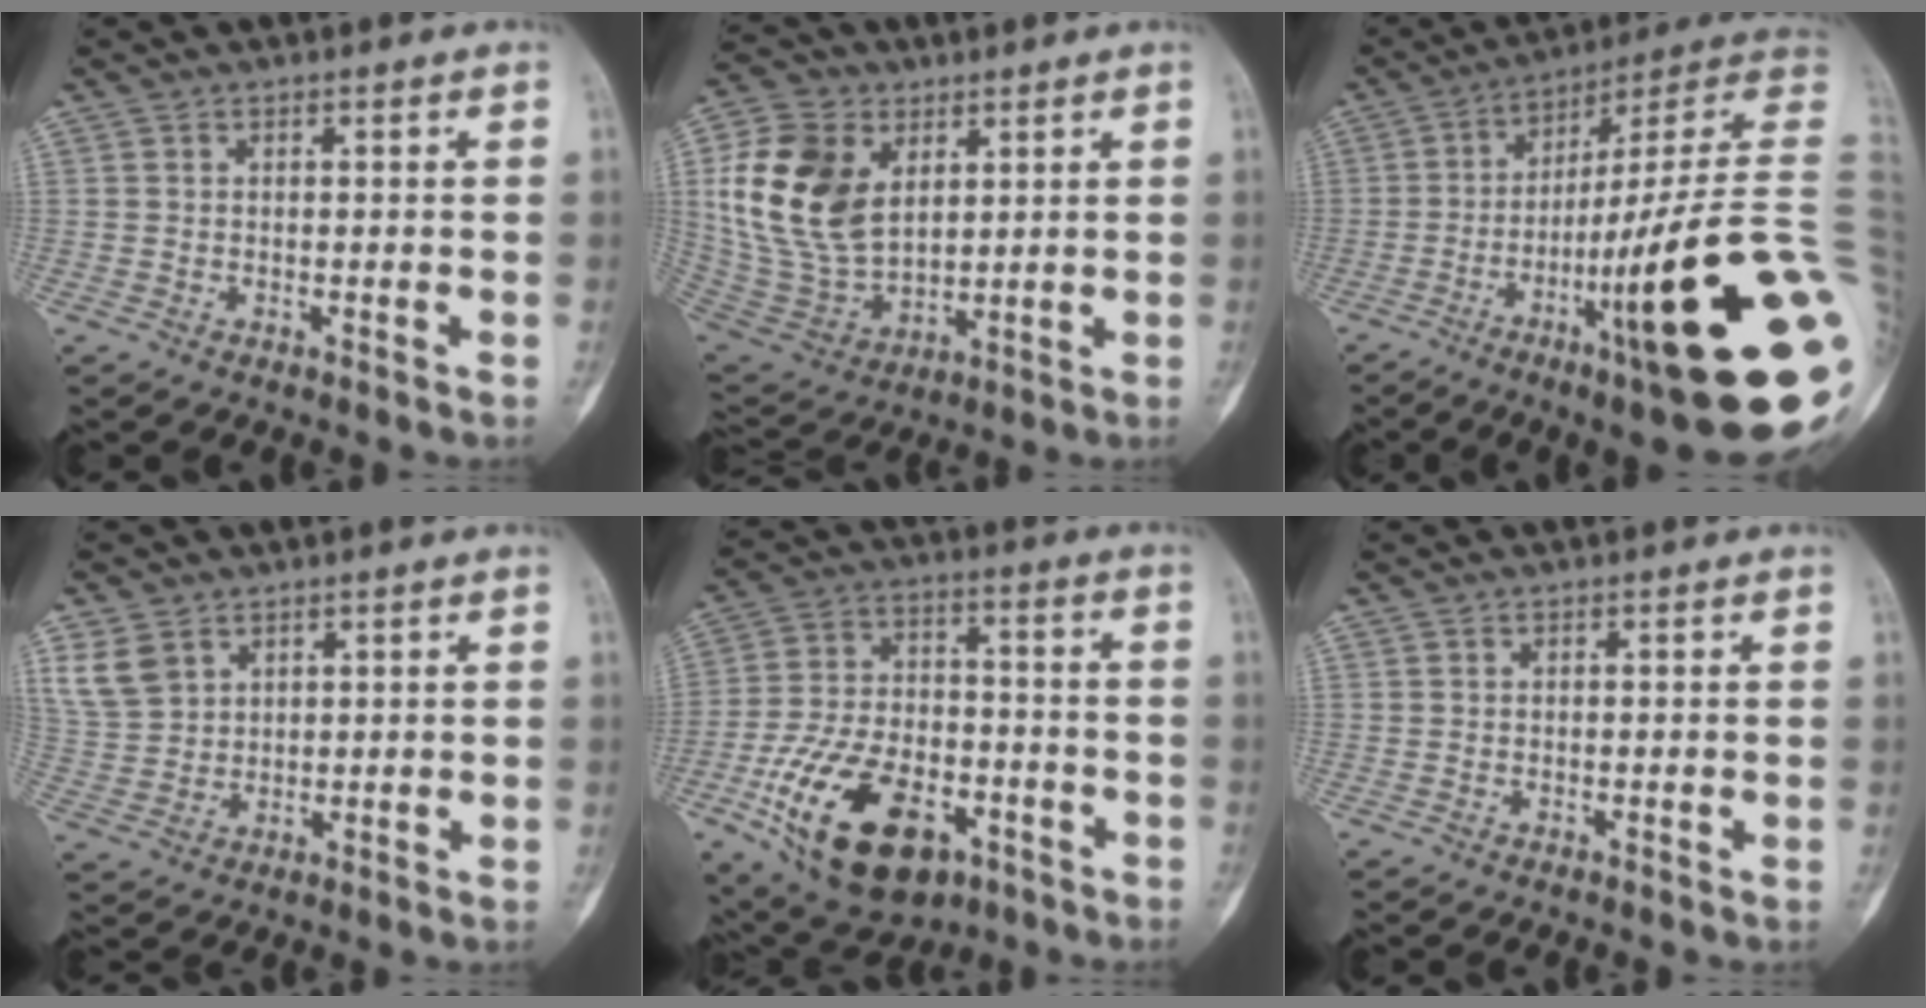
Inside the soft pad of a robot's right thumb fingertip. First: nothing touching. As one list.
[{"total": 17.7, "force": [4.5, 11.9, 12.3], "torque": [-0.230, -0.014, 0.096]}, {"total": 30.3, "force": [-6.7, 3.9, 29.3], "torque": [-0.349, 0.018, -0.109]}, {"total": 6.7, "force": [3.7, 4.8, 2.8], "torque": [-0.044, -0.008, 0.086]}, {"total": 21.4, "force": [-9.1, 12.4, 14.8], "torque": [-0.247, 0.039, -0.140]}, {"total": 0.0}]